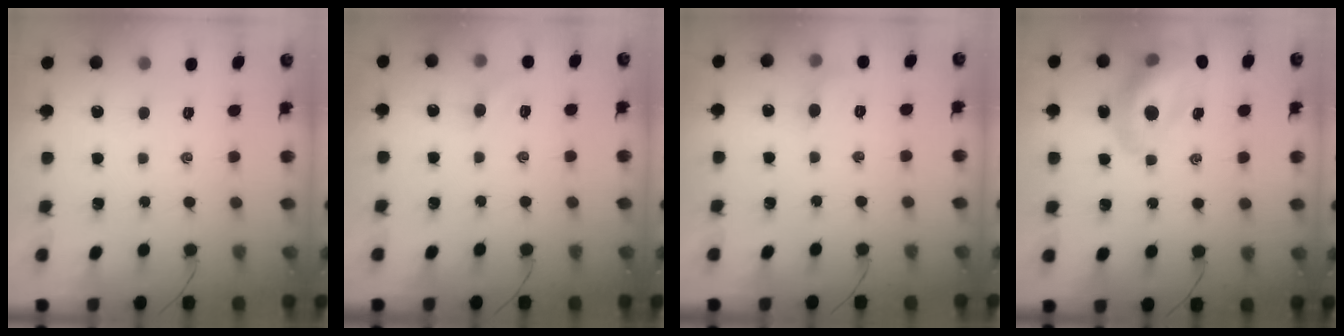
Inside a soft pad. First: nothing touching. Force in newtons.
{"total": 4.9, "press": 4.8, "slide": 1.2}
{"total": 4.7, "press": 4.5, "slide": 1.3}
{"total": 15.7, "press": 15.2, "slide": 3.9}